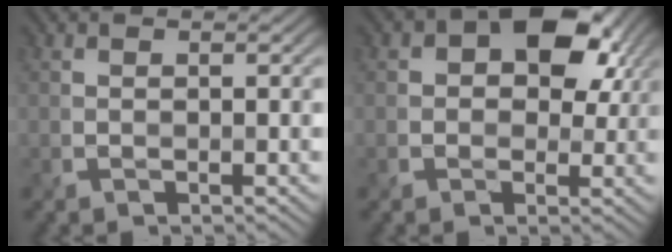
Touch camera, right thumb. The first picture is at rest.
{"total": 9.4, "force": [2.9, 6.4, 6.2], "torque": [-0.085, 0.001, 0.042]}